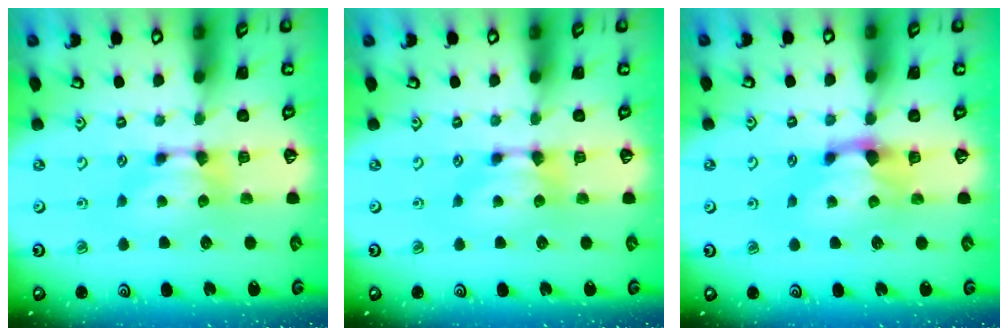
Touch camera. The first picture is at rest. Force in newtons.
{"total": 0.0}
{"total": 1.6, "press": 0.6, "slide": 1.5}